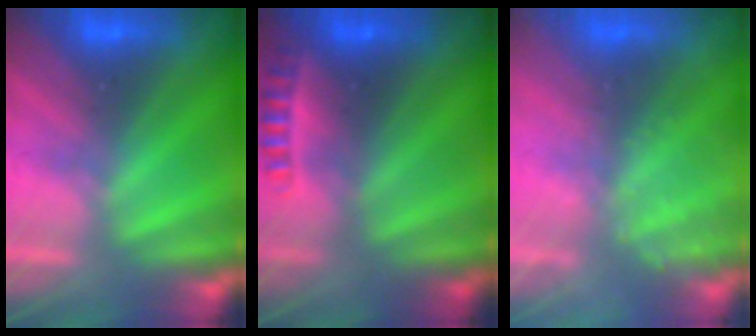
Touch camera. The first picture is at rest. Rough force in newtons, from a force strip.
{"total": 2.4}
{"total": 2.4}